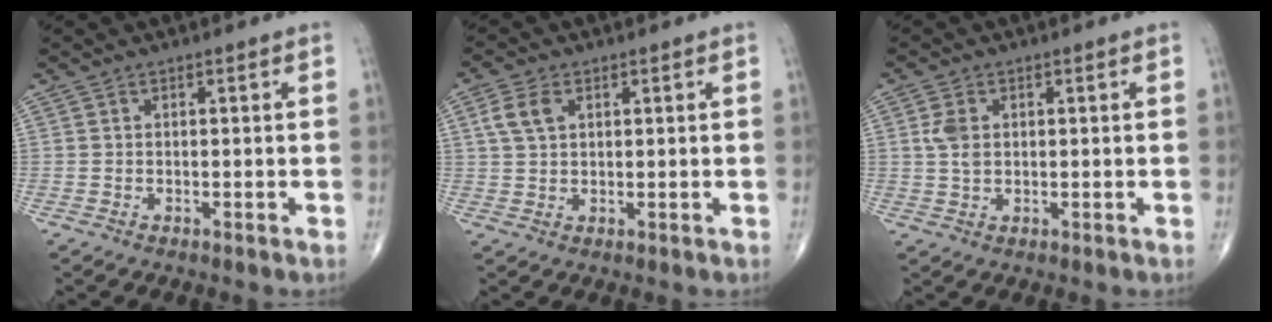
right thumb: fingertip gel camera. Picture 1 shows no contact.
{"total": 4.7, "force": [1.7, 3.0, 3.2], "torque": [-0.065, 0.005, 0.034]}
{"total": 3.6, "force": [0.8, 2.4, 2.6], "torque": [-0.053, 0.000, 0.017]}